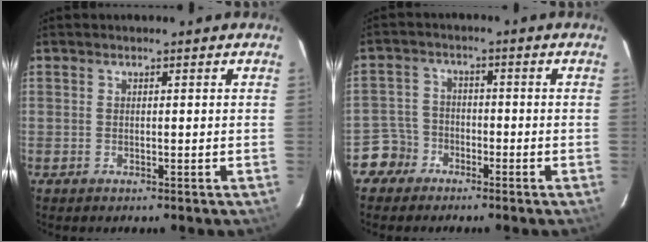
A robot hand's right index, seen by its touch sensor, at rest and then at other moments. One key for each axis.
{"total": 4.8, "fx": -3.2, "fy": 3.5, "fz": -0.8, "tx": 0.008, "ty": 0.022, "tz": -0.065}